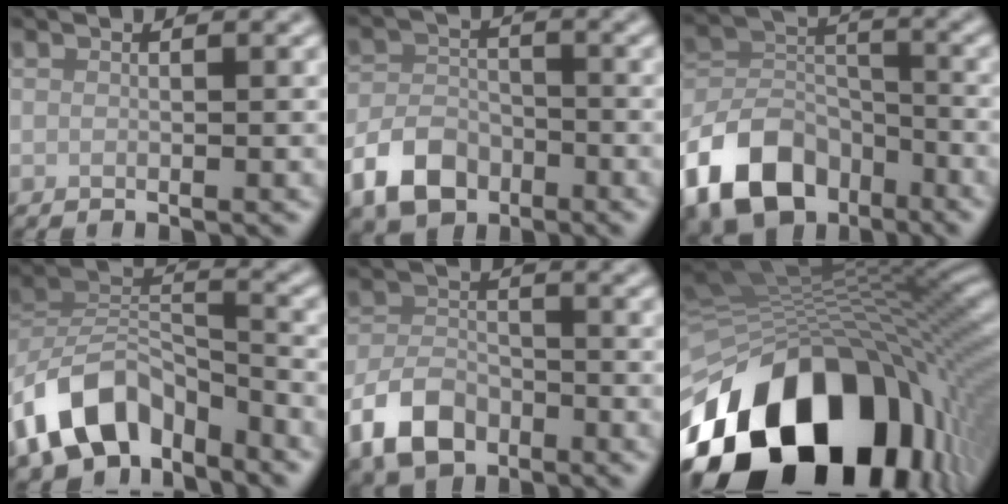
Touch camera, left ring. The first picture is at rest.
{"total": 5.0, "force": [-2.9, 3.2, 2.4], "torque": [-0.049, -0.002, -0.063]}
{"total": 9.9, "force": [-5.9, 6.3, 4.8], "torque": [-0.089, -0.007, -0.125]}
{"total": 9.7, "force": [-6.4, 5.5, 4.7], "torque": [-0.074, -0.005, -0.126]}
{"total": 5.4, "force": [-3.3, 3.2, 2.8], "torque": [-0.057, -0.002, -0.072]}
{"total": 18.6, "force": [-8.2, 11.9, 11.6], "torque": [-0.213, -0.024, -0.127]}